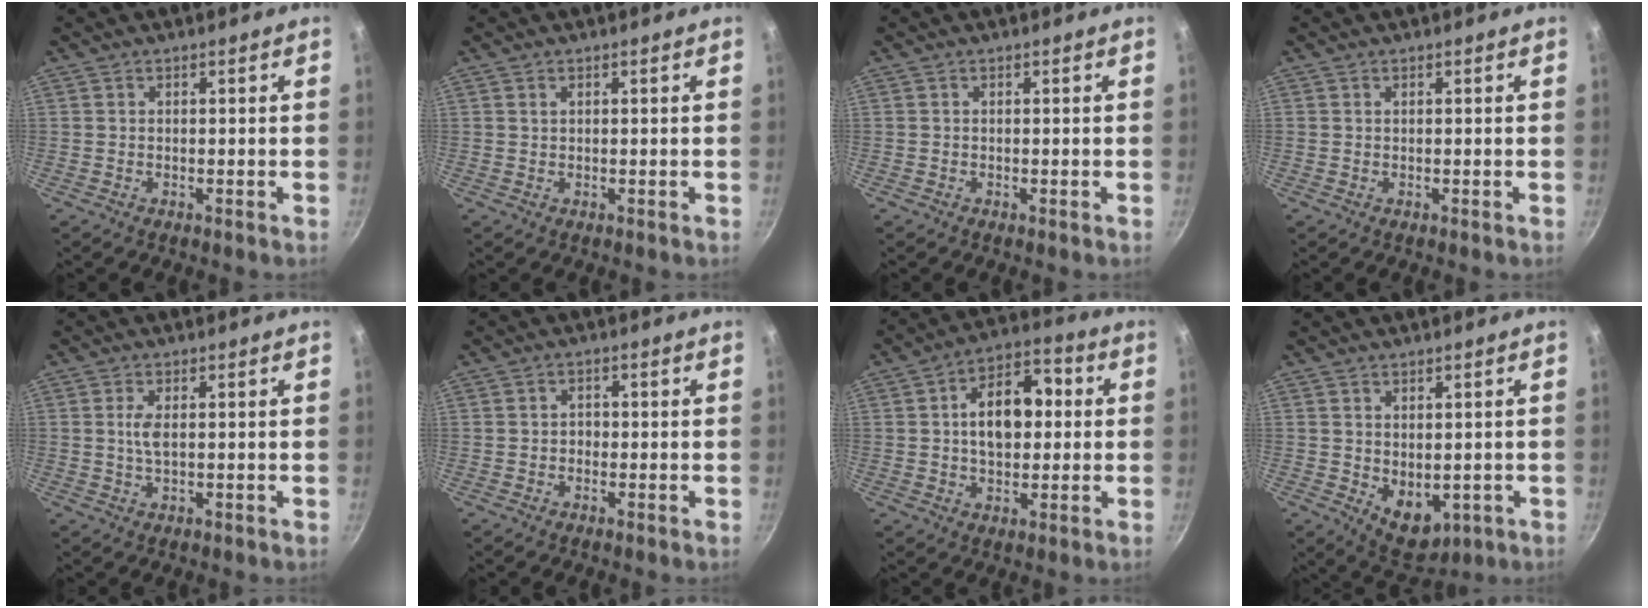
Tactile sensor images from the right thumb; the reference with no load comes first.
{"total": 0.6, "force": [0.3, 0.4, 0.4], "torque": [-0.007, 0.000, 0.007]}
{"total": 0.0}
{"total": 0.0}
{"total": 2.9, "force": [0.4, 1.2, 2.6], "torque": [-0.061, -0.001, 0.011]}
{"total": 1.5, "force": [-0.4, 1.3, 0.7], "torque": [0.001, 0.006, -0.010]}
{"total": 12.8, "force": [1.3, 7.8, 10.0], "torque": [-0.130, 0.024, 0.013]}
{"total": 7.3, "force": [-1.4, 4.7, 5.4], "torque": [-0.059, -0.004, 0.002]}